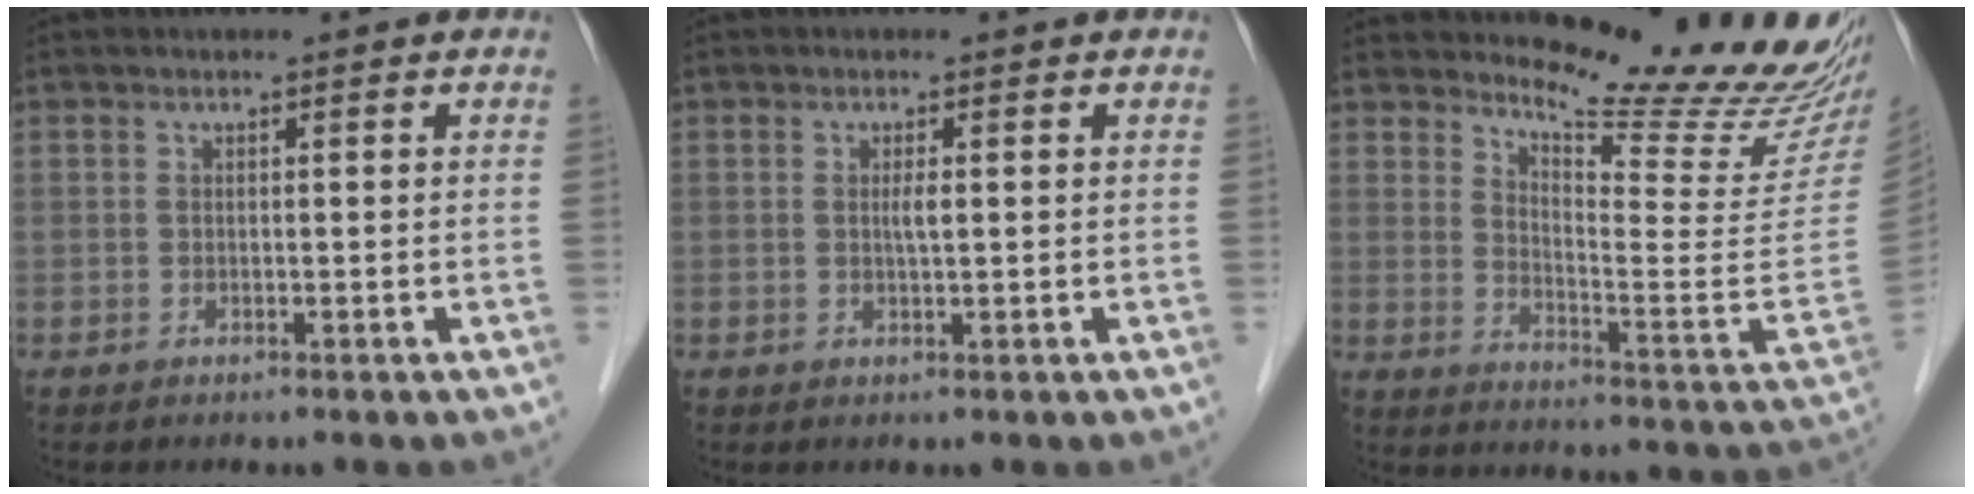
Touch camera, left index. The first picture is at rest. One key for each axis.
{"total": 1.4, "fx": 0.4, "fy": 0.1, "fz": 1.3, "tx": -0.029, "ty": 0.001, "tz": 0.006}
{"total": 18.6, "fx": 17.4, "fy": -0.4, "fz": 6.6, "tx": -0.110, "ty": -0.126, "tz": 0.227}